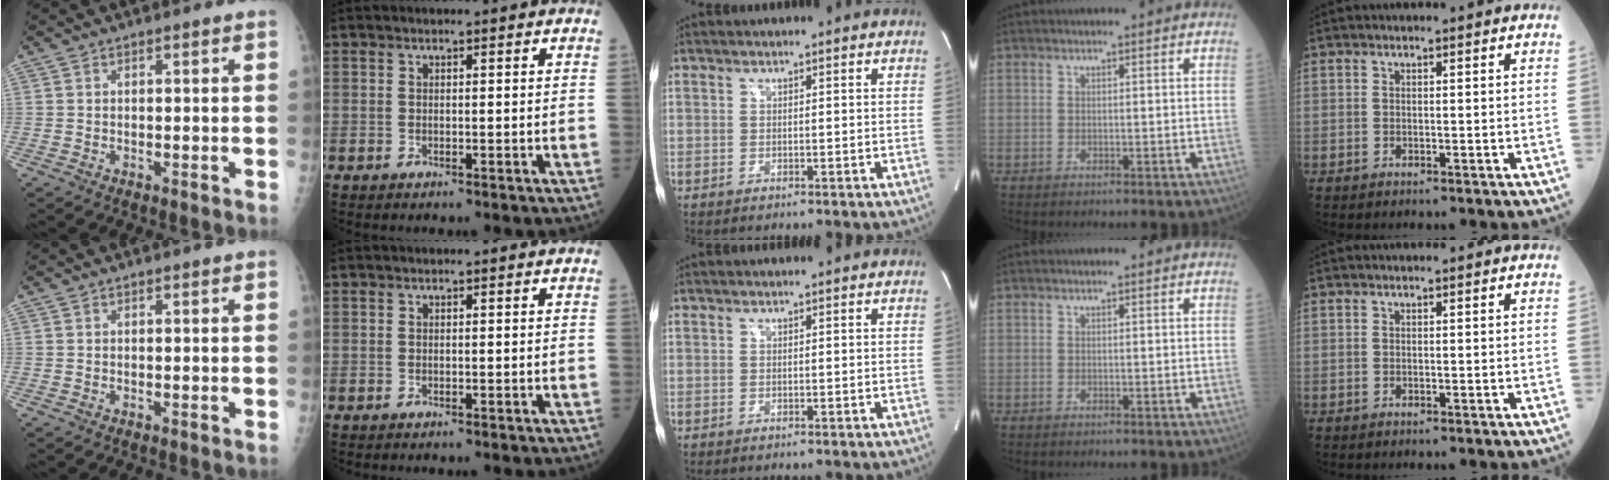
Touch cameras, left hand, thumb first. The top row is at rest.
{}